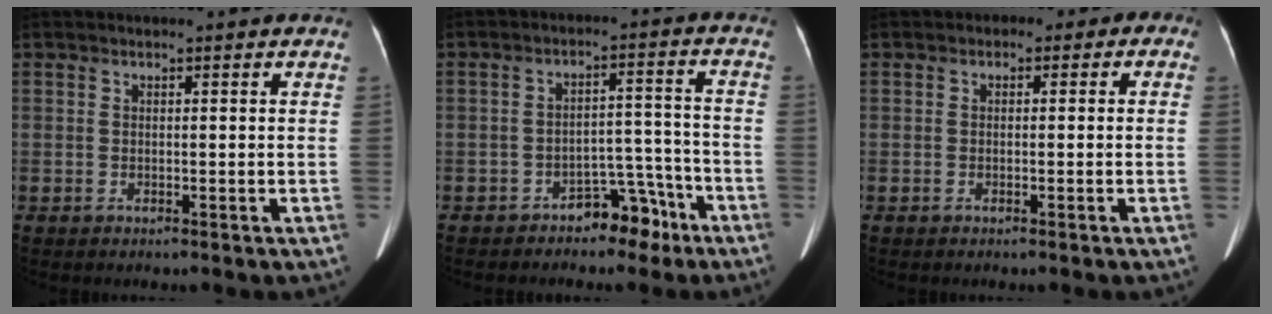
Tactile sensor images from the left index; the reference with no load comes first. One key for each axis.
{"total": 6.1, "fx": -4.6, "fy": 3.1, "fz": 2.6, "tx": -0.030, "ty": 0.030, "tz": -0.066}
{"total": 2.2, "fx": -0.5, "fy": 1.7, "fz": 1.3, "tx": -0.003, "ty": 0.022, "tz": -0.017}